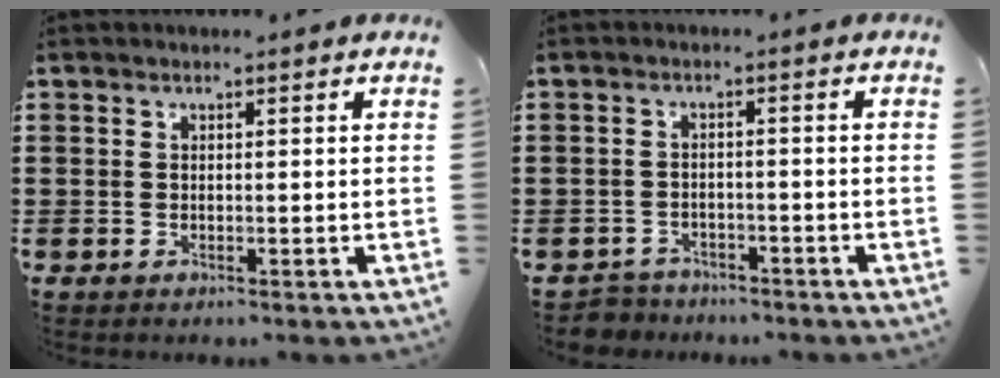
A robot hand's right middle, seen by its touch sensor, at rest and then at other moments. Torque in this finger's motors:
{"motor_torque": [1.92, 0.22, -0.06, 0.00]}